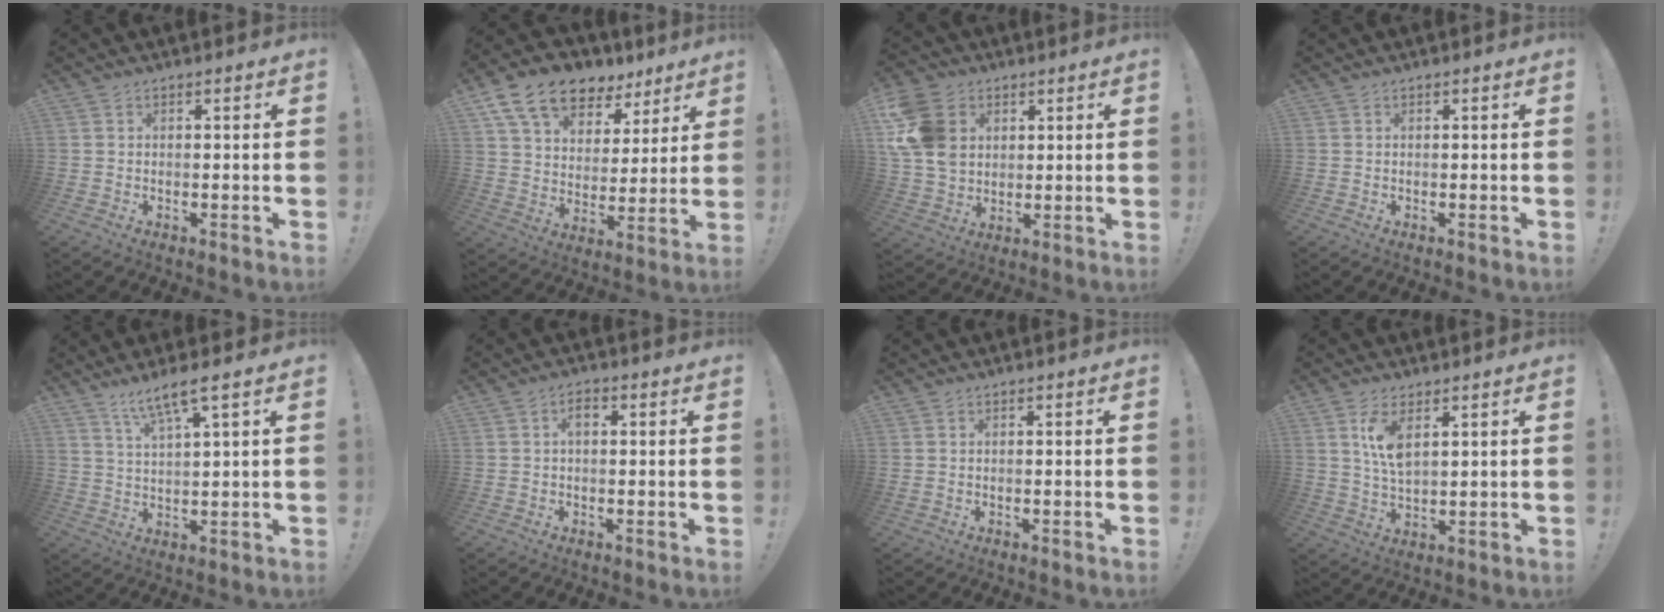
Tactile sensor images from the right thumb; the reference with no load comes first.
{"total": 15.6, "force": [10.4, 9.2, 7.0], "torque": [-0.118, -0.066, 0.192]}
{"total": 15.6, "force": [4.8, 12.0, 8.8], "torque": [-0.166, -0.013, 0.098]}
{"total": 0.0}
{"total": 6.7, "force": [4.6, 0.3, 4.9], "torque": [-0.094, -0.020, 0.077]}
{"total": 2.5, "force": [0.6, 1.2, 2.0], "torque": [-0.032, 0.004, 0.006]}
{"total": 0.0}
{"total": 8.0, "force": [3.7, 3.4, 6.3], "torque": [-0.113, -0.018, 0.063]}